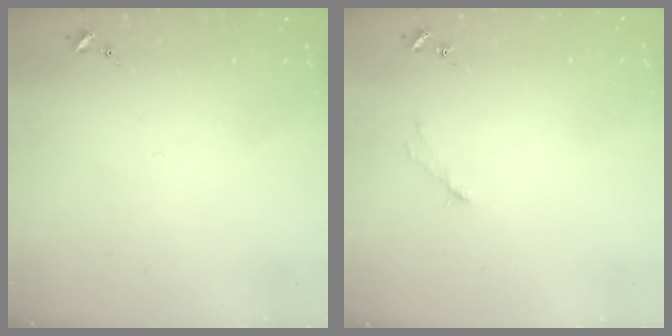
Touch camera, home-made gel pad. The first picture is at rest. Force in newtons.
{"total": 2.8, "press": 2.8, "slide": 0.4}